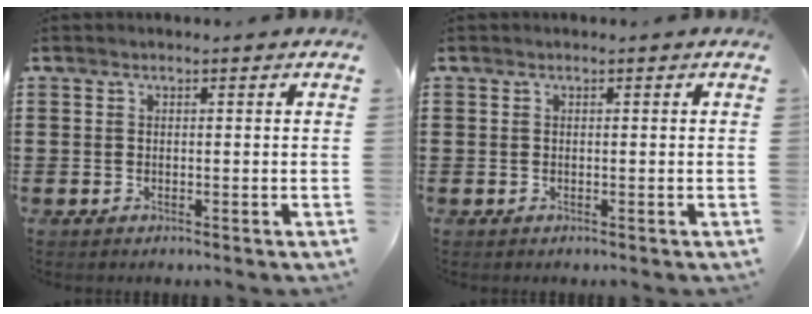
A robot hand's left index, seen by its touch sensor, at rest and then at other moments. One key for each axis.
{"total": 0.0}